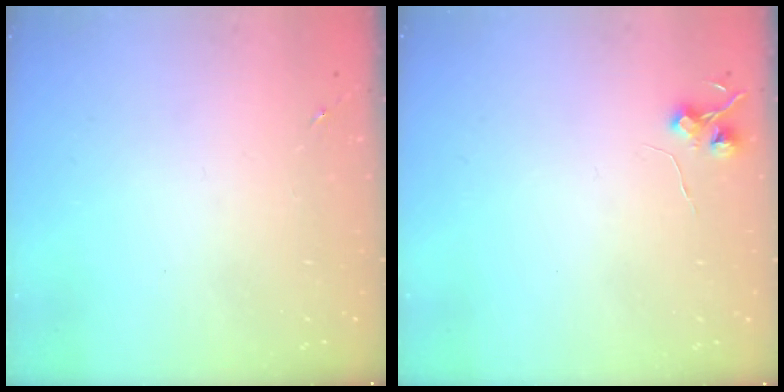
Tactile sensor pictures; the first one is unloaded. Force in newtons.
{"total": 5.8, "press": 5.8, "slide": 0.7}